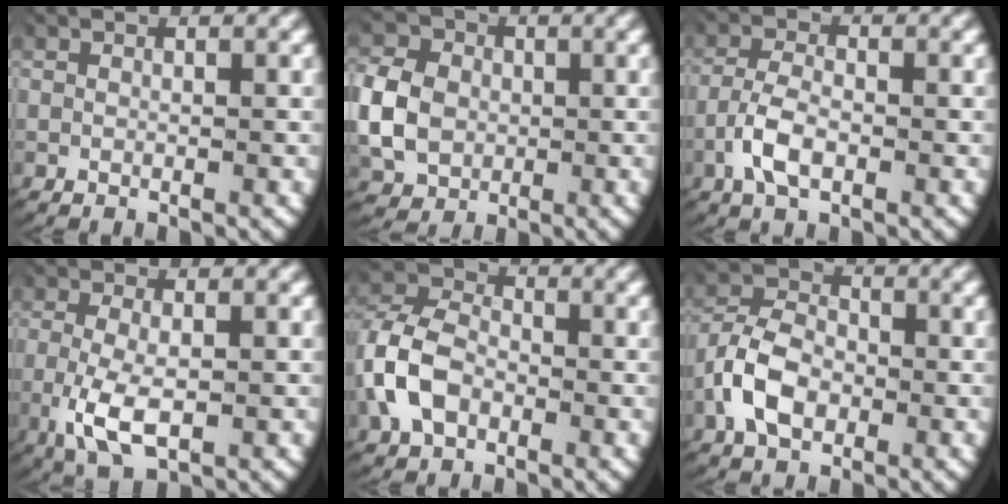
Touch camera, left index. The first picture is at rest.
{"total": 6.3, "force": [0.0, 5.4, 3.2], "torque": [-0.072, -0.012, 0.005]}
{"total": 3.6, "force": [-1.5, 1.9, 2.6], "torque": [-0.063, -0.009, -0.023]}
{"total": 4.7, "force": [-1.3, 2.2, 3.9], "torque": [-0.088, -0.016, -0.013]}
{"total": 6.3, "force": [-0.8, 5.3, 3.3], "torque": [-0.081, -0.001, -0.020]}
{"total": 5.4, "force": [-1.3, 4.2, 3.1], "torque": [-0.068, -0.007, -0.023]}